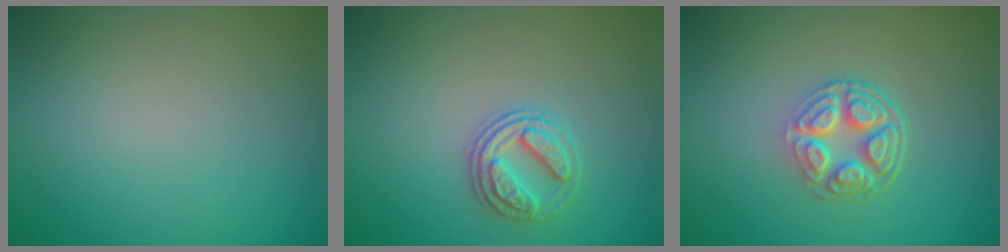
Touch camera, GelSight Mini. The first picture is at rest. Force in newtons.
{"total": 2.7, "press": 2.7, "slide": 0.7}
{"total": 4.9, "press": 3.6, "slide": 3.4}